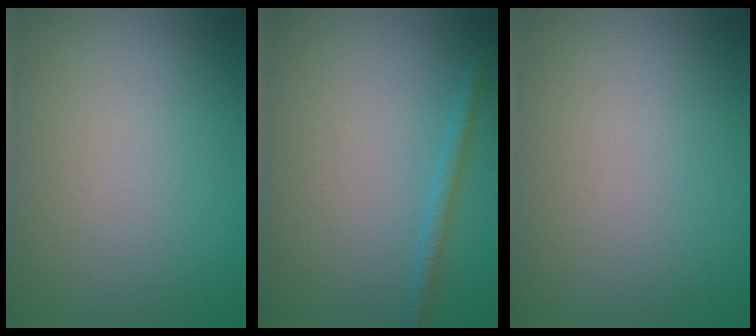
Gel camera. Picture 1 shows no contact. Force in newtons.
{"total": 1.3, "press": 1.3, "slide": 0.1}
{"total": 0.0}